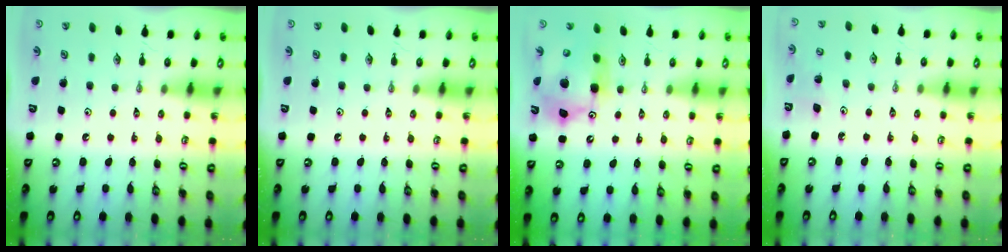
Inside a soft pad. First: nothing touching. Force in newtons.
{"total": 0.0}
{"total": 12.0, "press": 11.9, "slide": 0.8}
{"total": 3.6, "press": 3.5, "slide": 1.0}